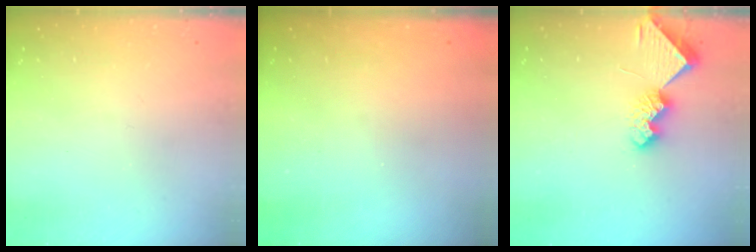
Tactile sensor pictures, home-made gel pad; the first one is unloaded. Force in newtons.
{"total": 0.0}
{"total": 7.9, "press": 7.8, "slide": 0.5}